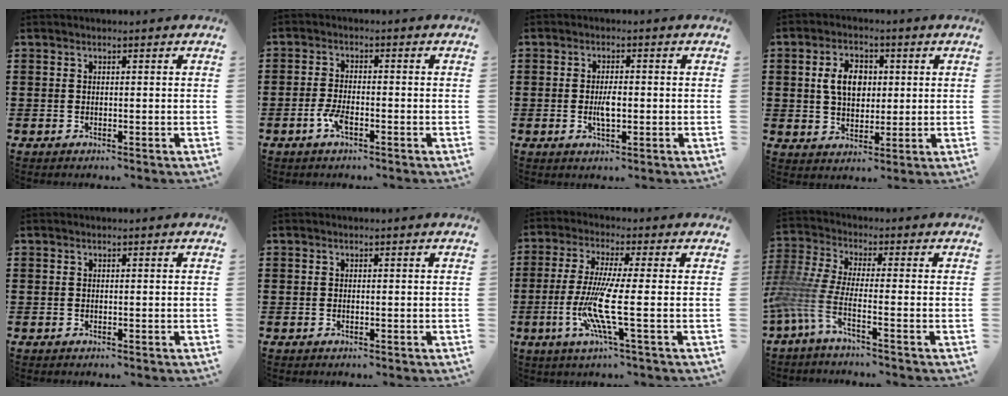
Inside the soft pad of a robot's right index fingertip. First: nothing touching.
{"total": 3.3, "force": [-1.7, 1.0, 2.7], "torque": [-0.068, -0.007, -0.035]}
{"total": 3.5, "force": [-0.4, 1.3, 3.2], "torque": [-0.065, -0.002, -0.009]}
{"total": 6.3, "force": [1.1, 4.2, 4.6], "torque": [-0.101, 0.010, 0.013]}
{"total": 0.0}
{"total": 0.0}
{"total": 9.6, "force": [-2.1, 0.1, 9.4], "torque": [-0.202, -0.026, -0.047]}
{"total": 5.1, "force": [-3.7, 1.1, 3.4], "torque": [-0.127, -0.026, -0.090]}